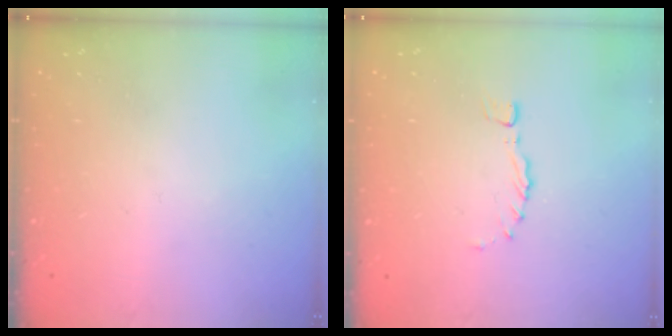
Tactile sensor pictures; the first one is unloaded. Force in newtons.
{"total": 0.0}